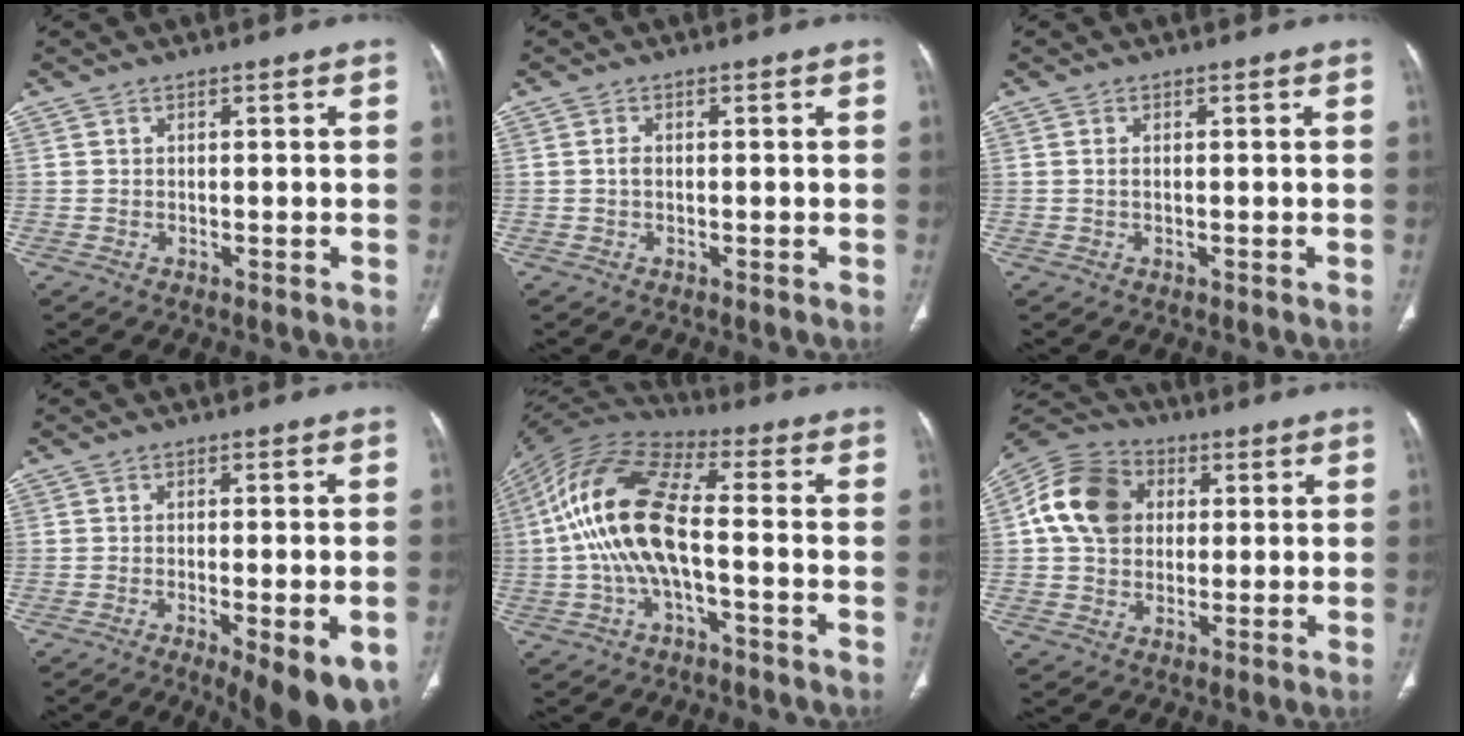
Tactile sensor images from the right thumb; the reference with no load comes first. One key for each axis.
{"total": 1.1, "fx": -0.1, "fy": 0.8, "fz": 0.8, "tx": -0.015, "ty": 0.002, "tz": -0.002}
{"total": 0.7, "fx": 0.1, "fy": 0.4, "fz": 0.6, "tx": -0.015, "ty": 0.001, "tz": 0.002}
{"total": 14.1, "fx": -6.8, "fy": 4.4, "fz": 11.5, "tx": -0.128, "ty": -0.003, "tz": -0.088}
{"total": 16.2, "fx": -1.8, "fy": 6.5, "fz": 14.7, "tx": -0.306, "ty": 0.039, "tz": -0.038}
{"total": 13.6, "fx": 2.3, "fy": 10.8, "fz": 7.8, "tx": -0.128, "ty": 0.014, "tz": 0.031}